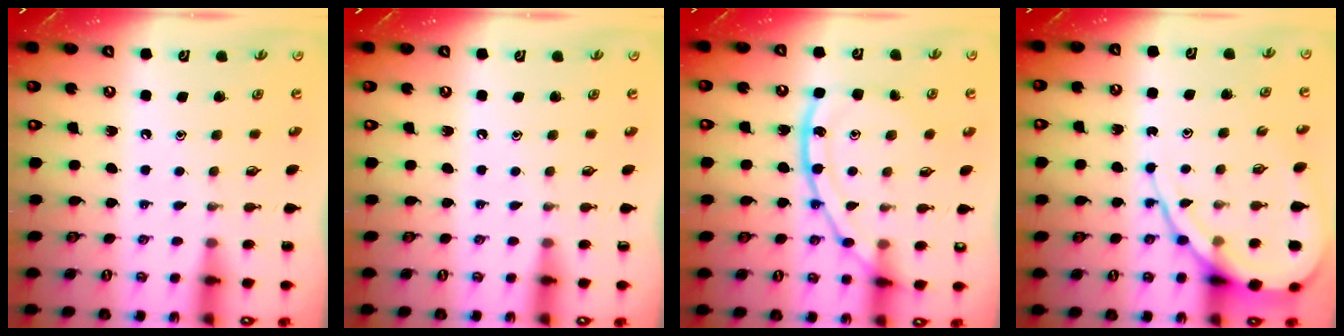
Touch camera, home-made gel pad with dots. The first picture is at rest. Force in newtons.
{"total": 0.0}
{"total": 13.0, "press": 13.0, "slide": 0.3}
{"total": 12.6, "press": 12.6, "slide": 1.5}